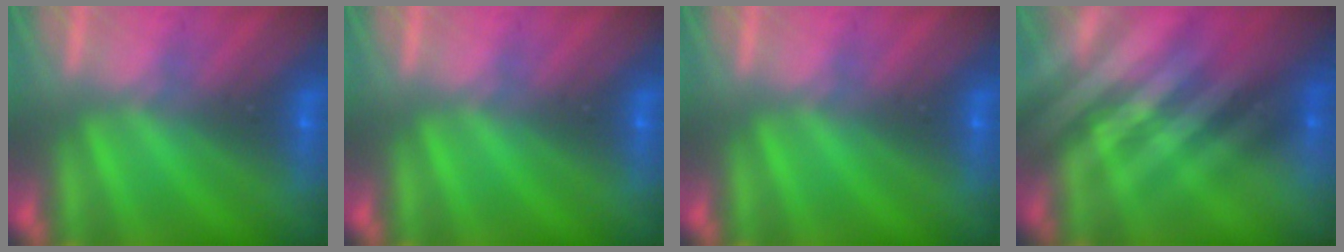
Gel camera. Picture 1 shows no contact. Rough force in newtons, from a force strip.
{"total": 0.0}
{"total": 0.0}
{"total": 2.4}